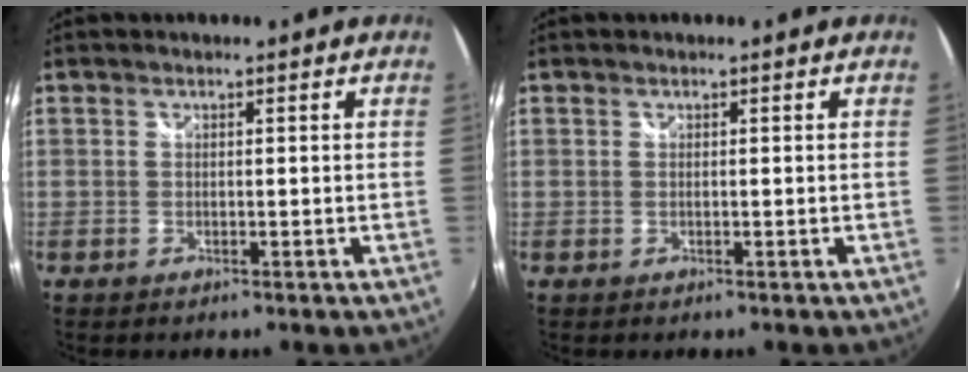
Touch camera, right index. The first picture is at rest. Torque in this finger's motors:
{"motor_torque": [-0.06, 0.06, 0.00, 0.01]}